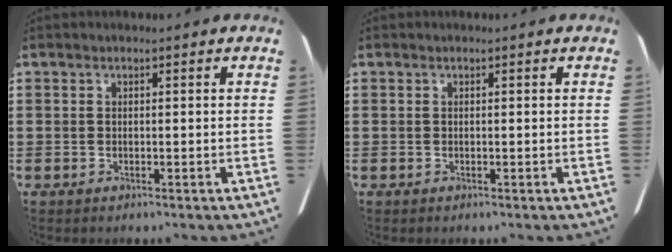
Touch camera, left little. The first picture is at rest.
{"total": 0.0}